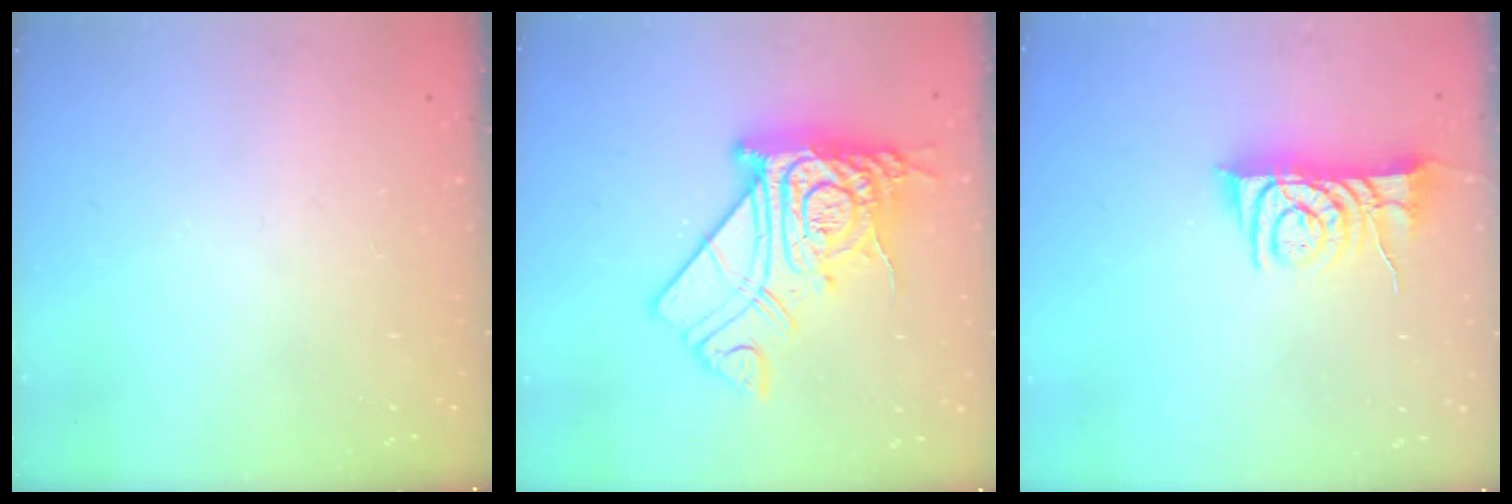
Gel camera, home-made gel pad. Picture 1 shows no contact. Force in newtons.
{"total": 22.6, "press": 22.5, "slide": 2.5}
{"total": 8.6, "press": 8.6, "slide": 0.3}